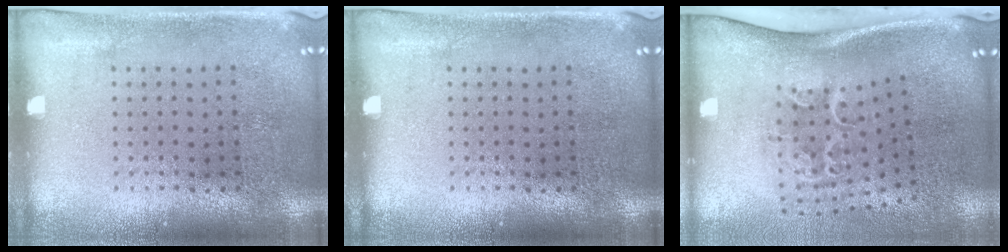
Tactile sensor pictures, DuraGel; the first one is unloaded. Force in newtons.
{"total": 0.0}
{"total": 2.2, "press": 1.4, "slide": 1.7}